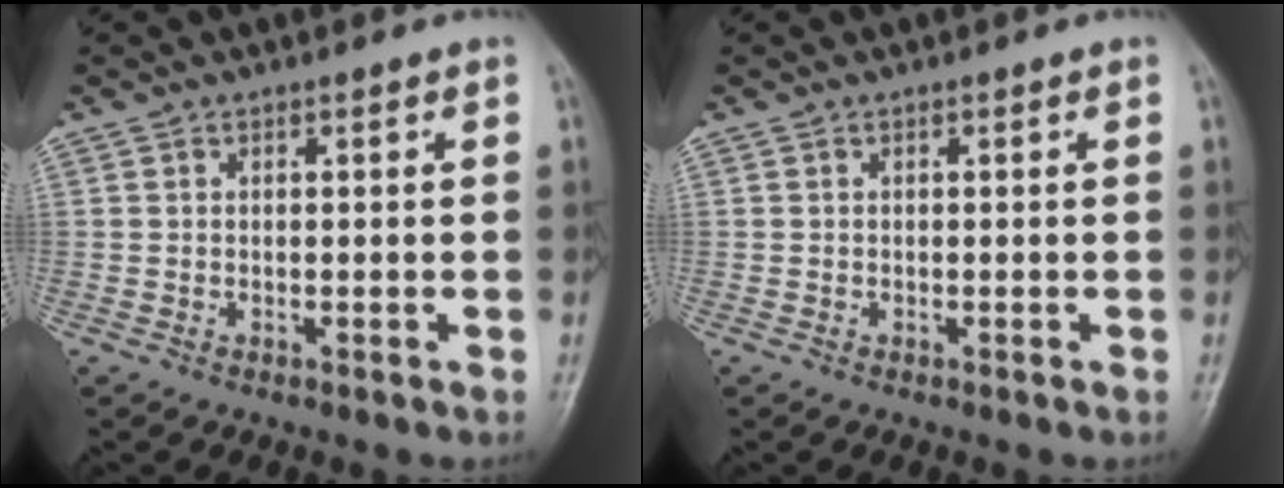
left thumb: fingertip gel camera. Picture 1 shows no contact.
{"total": 0.0}